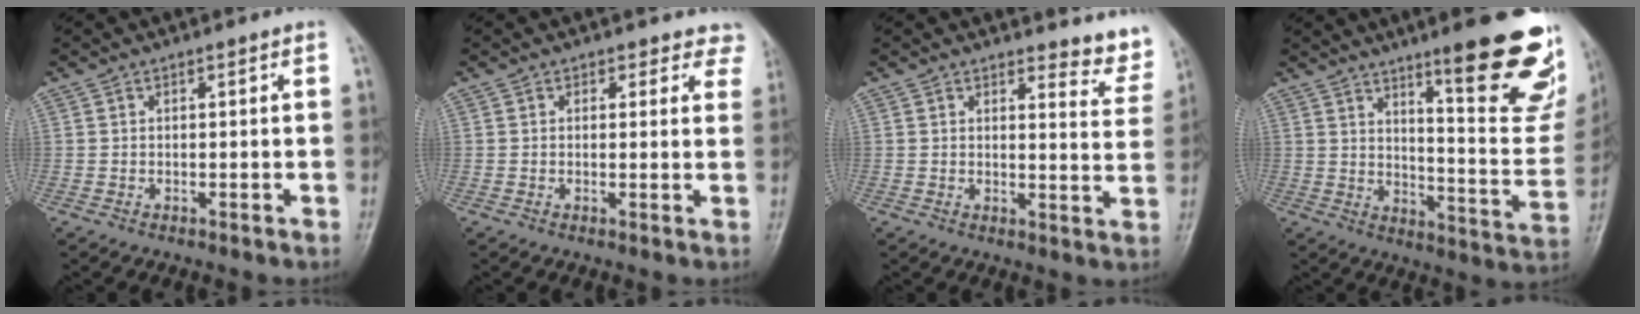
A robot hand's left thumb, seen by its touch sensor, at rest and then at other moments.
{"total": 4.5, "force": [3.7, 2.6, 0.1], "torque": [0.048, -0.012, 0.017]}
{"total": 6.6, "force": [6.3, 1.9, 1.0], "torque": [0.019, -0.055, 0.055]}
{"total": 22.8, "force": [13.8, 4.4, 17.5], "torque": [-0.191, -0.085, 0.195]}